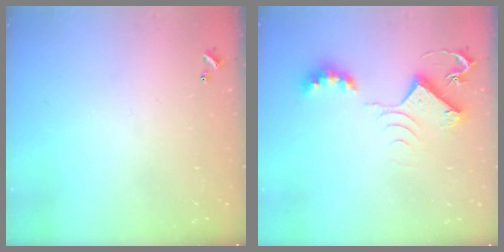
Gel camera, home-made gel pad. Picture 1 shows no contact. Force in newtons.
{"total": 9.3, "press": 9.3, "slide": 0.6}